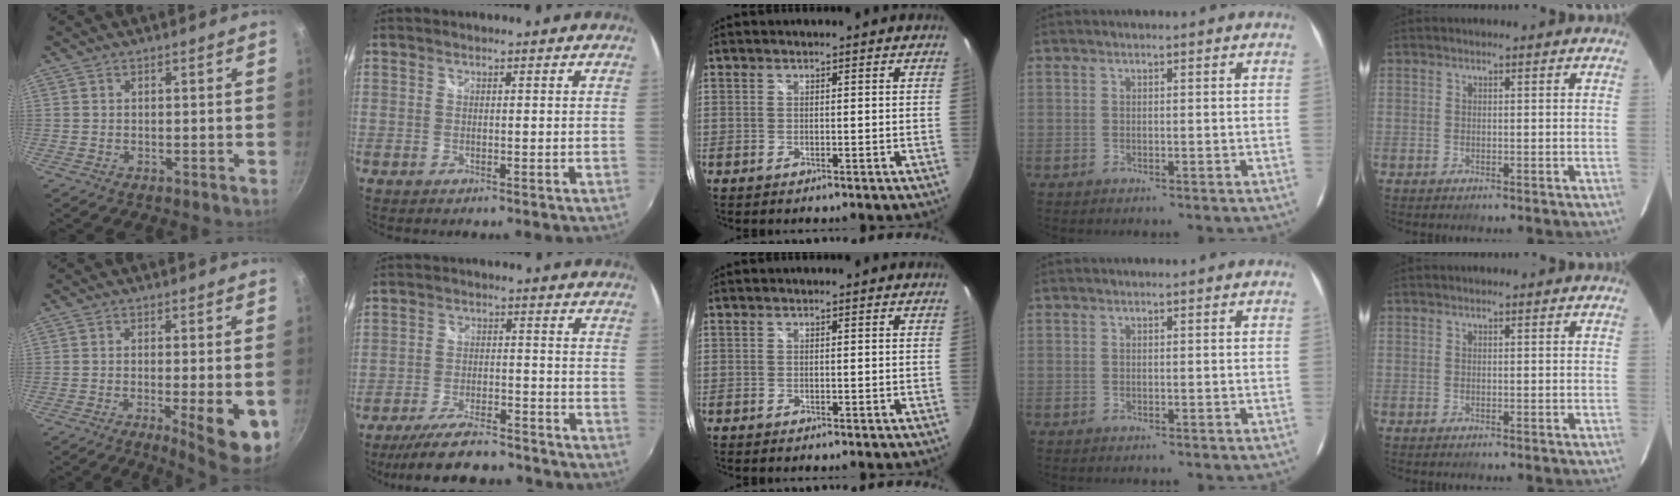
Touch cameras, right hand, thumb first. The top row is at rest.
{"thumb": {"total": 10.1, "force": [-2.9, 1.9, 9.5], "torque": [-0.120, -0.004, -0.034]}, "index": {"total": 13.9, "force": [-11.9, 4.0, 5.9], "torque": [-0.128, -0.003, -0.178]}}